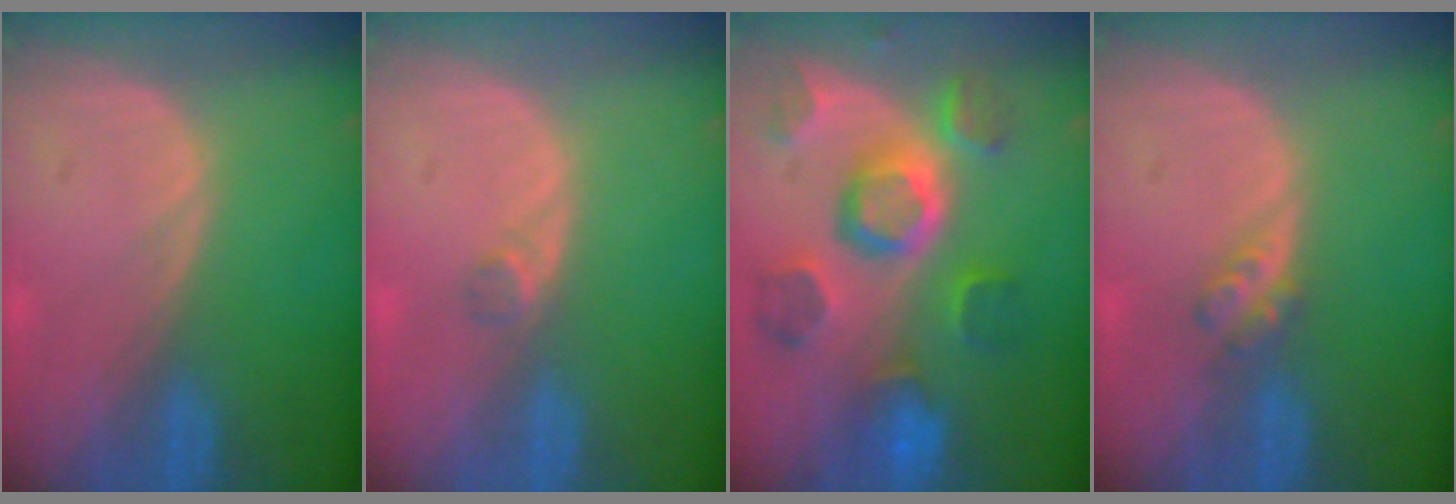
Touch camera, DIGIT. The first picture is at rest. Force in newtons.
{"total": 1.3, "press": 1.1, "slide": 0.7}
{"total": 11.3, "press": 10.1, "slide": 5.1}
{"total": 2.7, "press": 2.3, "slide": 1.3}